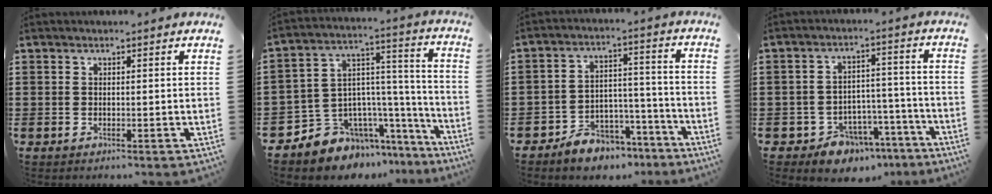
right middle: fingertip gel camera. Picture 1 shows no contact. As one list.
[{"total": 8.5, "force": [-6.7, 5.2, 0.5], "torque": [-0.044, -0.008, -0.129]}, {"total": 6.5, "force": [-5.9, 2.5, 1.1], "torque": [-0.015, 0.030, -0.114]}, {"total": 6.9, "force": [-5.7, 3.5, 1.7], "torque": [-0.028, 0.035, -0.106]}]